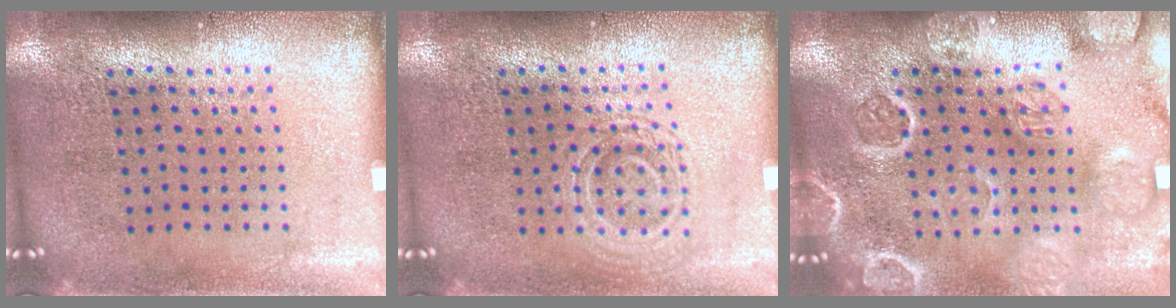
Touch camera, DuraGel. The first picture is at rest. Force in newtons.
{"total": 2.2, "press": 2.1, "slide": 0.4}
{"total": 3.2, "press": 3.0, "slide": 0.9}